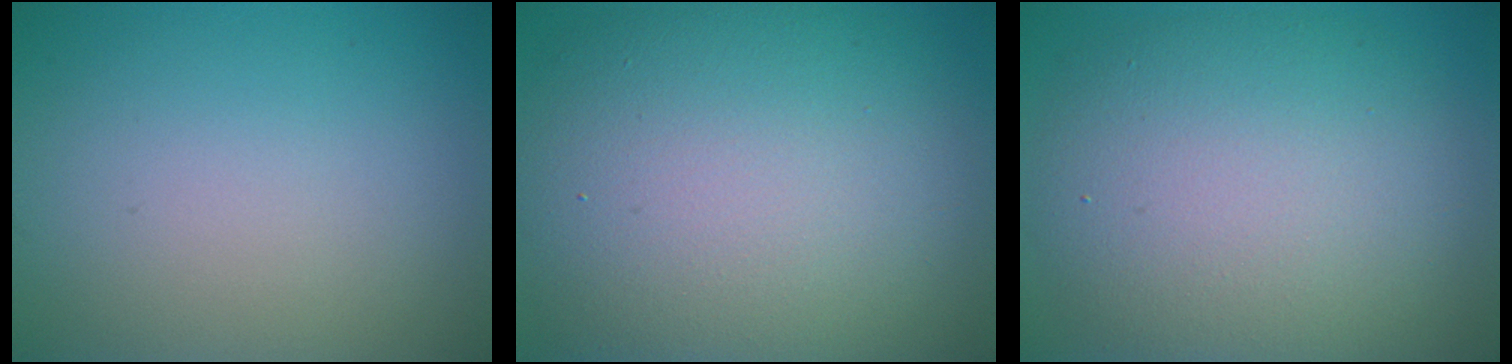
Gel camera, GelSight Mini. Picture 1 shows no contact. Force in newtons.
{"total": 13.8, "press": 13.8, "slide": 0.7}
{"total": 10.0, "press": 10.0, "slide": 0.1}